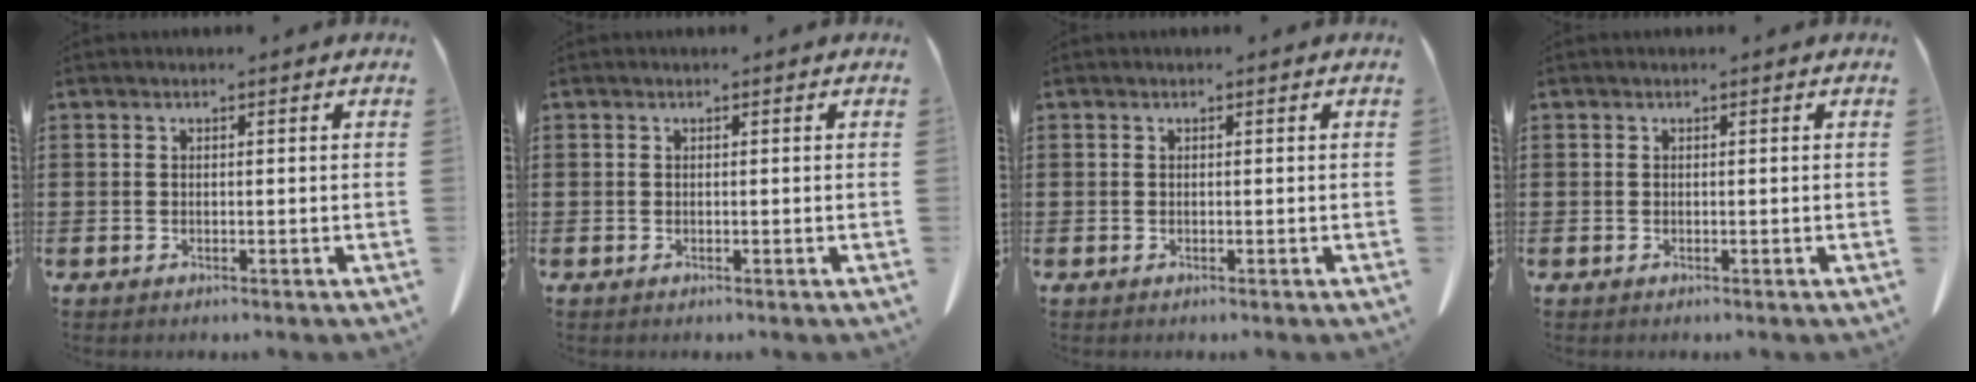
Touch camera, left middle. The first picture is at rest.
{"total": 0.0}
{"total": 0.0}
{"total": 0.0}